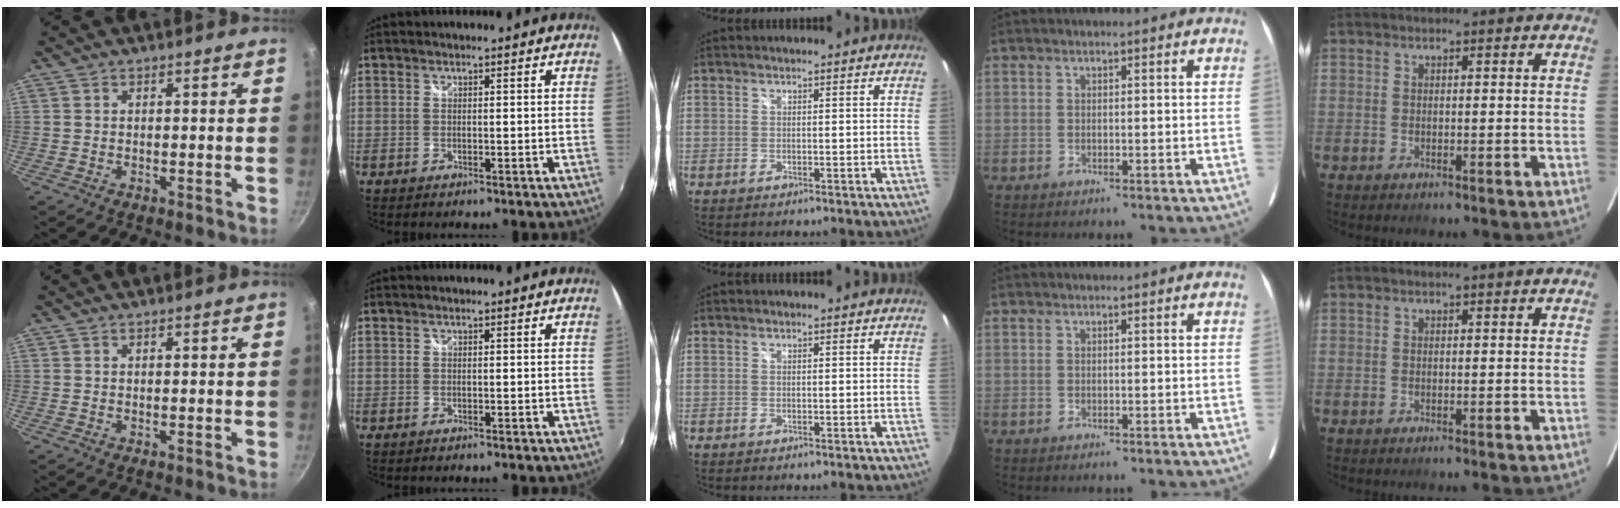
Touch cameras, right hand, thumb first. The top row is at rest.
{}